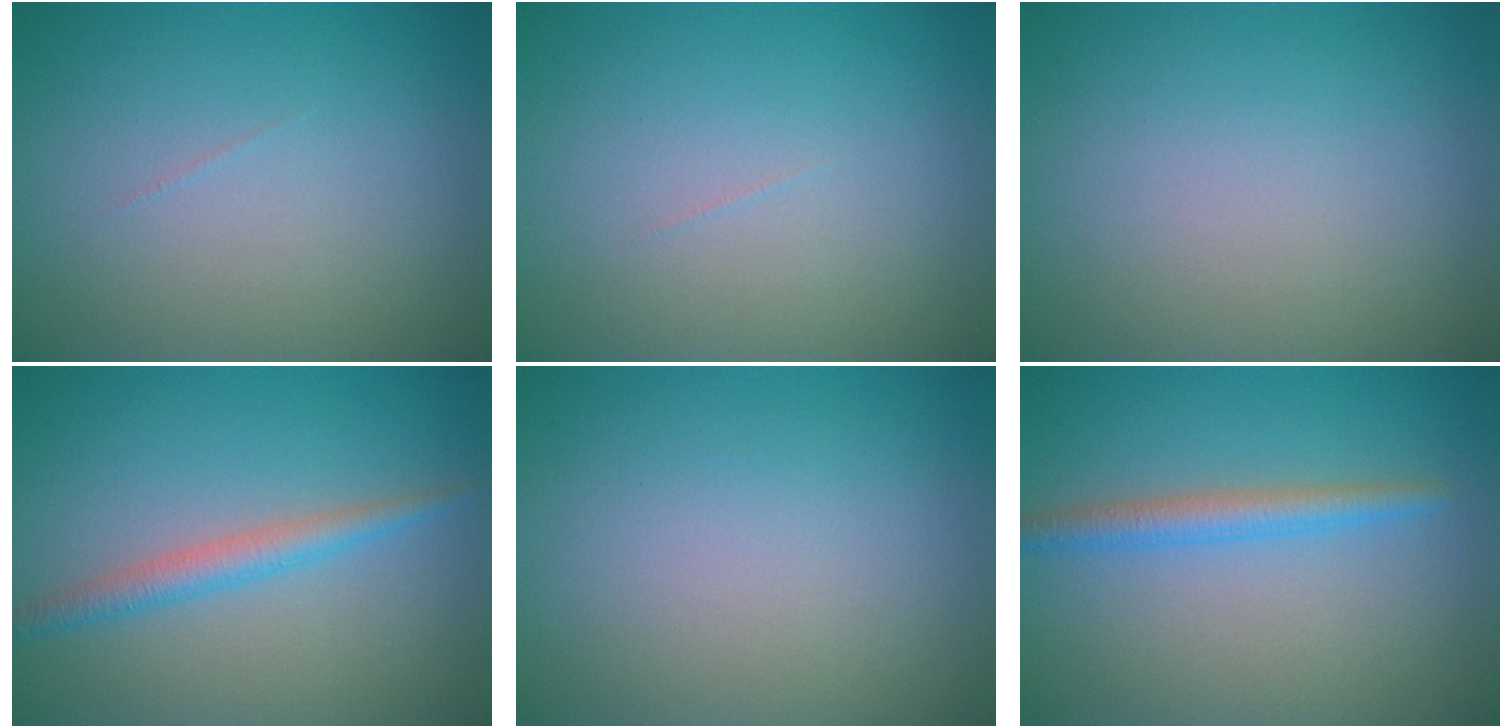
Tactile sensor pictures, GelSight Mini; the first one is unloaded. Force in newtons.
{"total": 0.0}
{"total": 0.0}
{"total": 2.3, "press": 2.3, "slide": 0.1}
{"total": 0.0}
{"total": 2.4, "press": 2.4, "slide": 0.1}